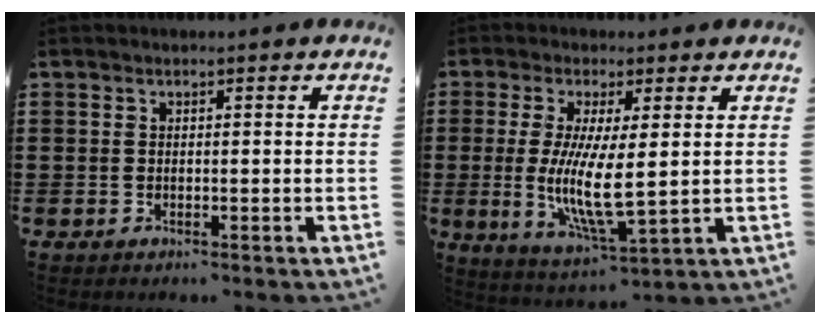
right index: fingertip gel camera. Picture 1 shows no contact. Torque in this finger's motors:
{"motor_torque": [1.14, 1.00, 0.71, 0.21]}